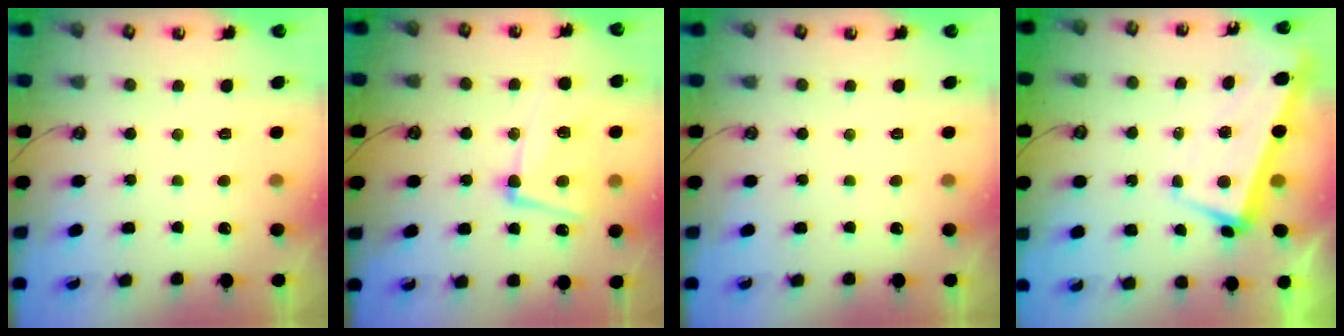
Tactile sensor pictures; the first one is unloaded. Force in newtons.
{"total": 9.0, "press": 8.7, "slide": 2.0}
{"total": 0.0}
{"total": 2.1, "press": 0.4, "slide": 2.0}